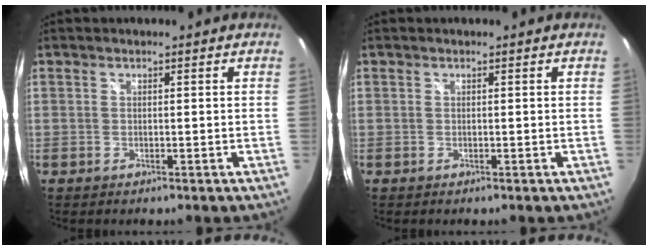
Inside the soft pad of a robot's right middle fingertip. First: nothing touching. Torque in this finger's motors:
{"motor_torque": [0.00, 0.00, 0.00, 0.00]}